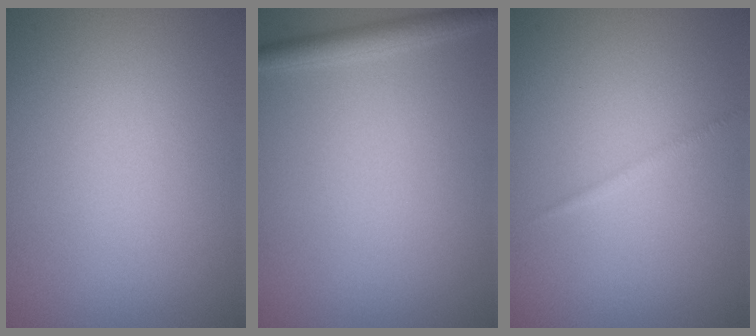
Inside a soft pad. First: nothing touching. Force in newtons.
{"total": 1.9, "press": 1.9, "slide": 0.1}
{"total": 0.6, "press": 0.6, "slide": 0.1}